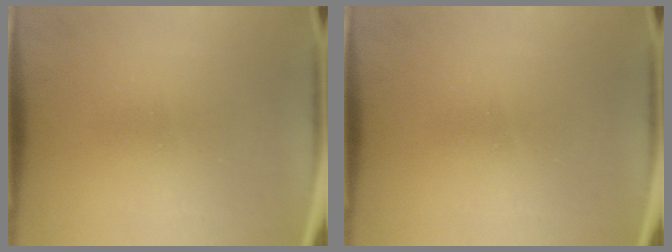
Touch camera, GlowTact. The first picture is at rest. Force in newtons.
{"total": 0.0}